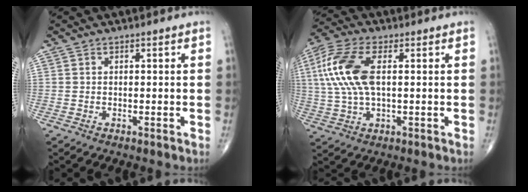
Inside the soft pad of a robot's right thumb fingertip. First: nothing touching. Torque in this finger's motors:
{"motor_torque": [-0.45, 0.90, 0.58, 0.21, 0.23]}